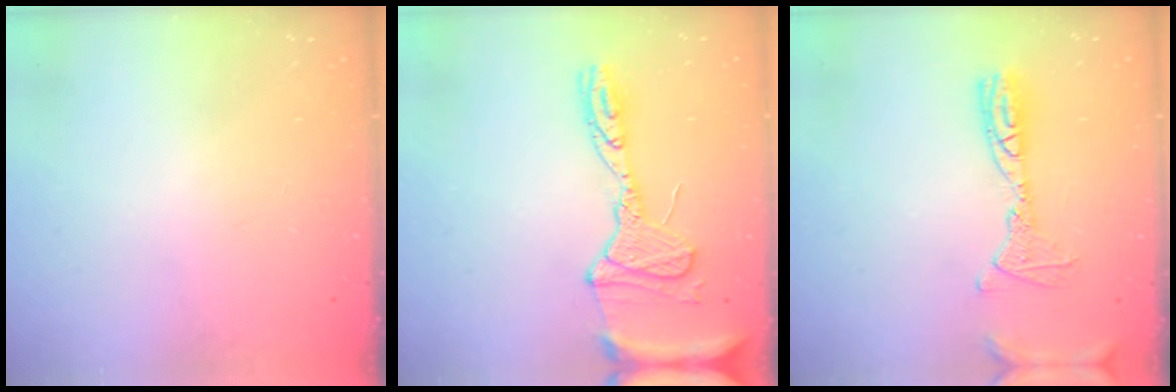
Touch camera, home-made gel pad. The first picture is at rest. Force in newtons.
{"total": 15.9, "press": 15.8, "slide": 1.6}
{"total": 14.6, "press": 12.8, "slide": 7.1}